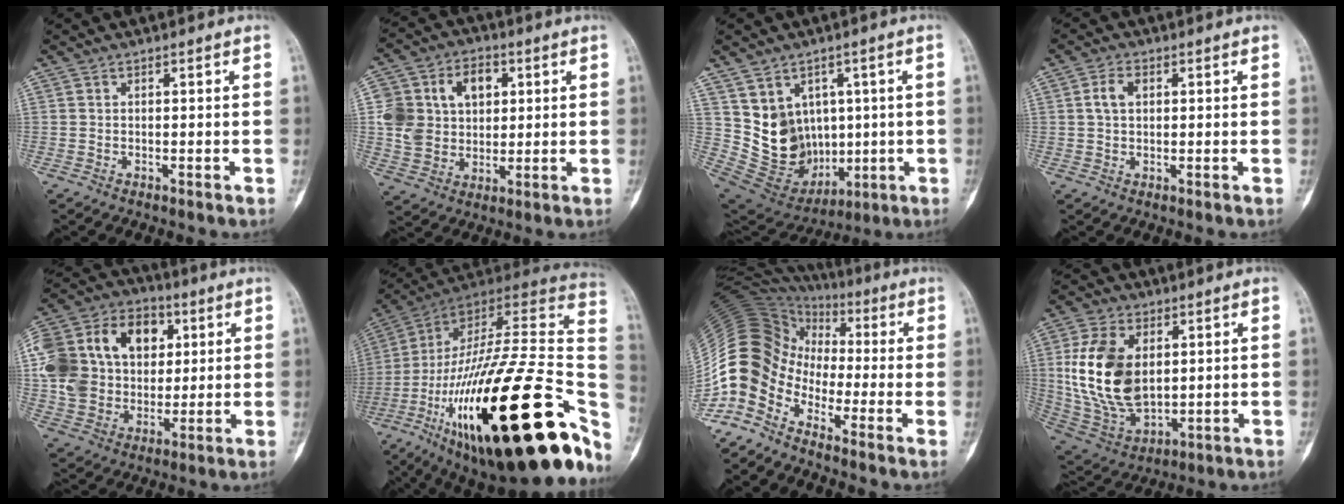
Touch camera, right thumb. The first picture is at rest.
{"total": 13.9, "force": [3.1, 10.8, 8.2], "torque": [-0.108, 0.010, 0.059]}
{"total": 13.2, "force": [2.6, 11.6, 5.7], "torque": [-0.066, 0.004, 0.089]}
{"total": 3.6, "force": [0.9, 2.3, 2.6], "torque": [-0.050, 0.006, 0.016]}
{"total": 24.8, "force": [5.3, 18.7, 15.3], "torque": [-0.290, 0.036, 0.099]}
{"total": 43.9, "force": [-14.4, 14.2, 38.9], "torque": [-0.550, 0.059, -0.232]}
{"total": 13.3, "force": [-7.0, 8.9, 6.9], "torque": [-0.130, 0.074, -0.149]}
{"total": 18.1, "force": [2.5, 11.3, 13.9], "torque": [-0.257, -0.014, 0.062]}